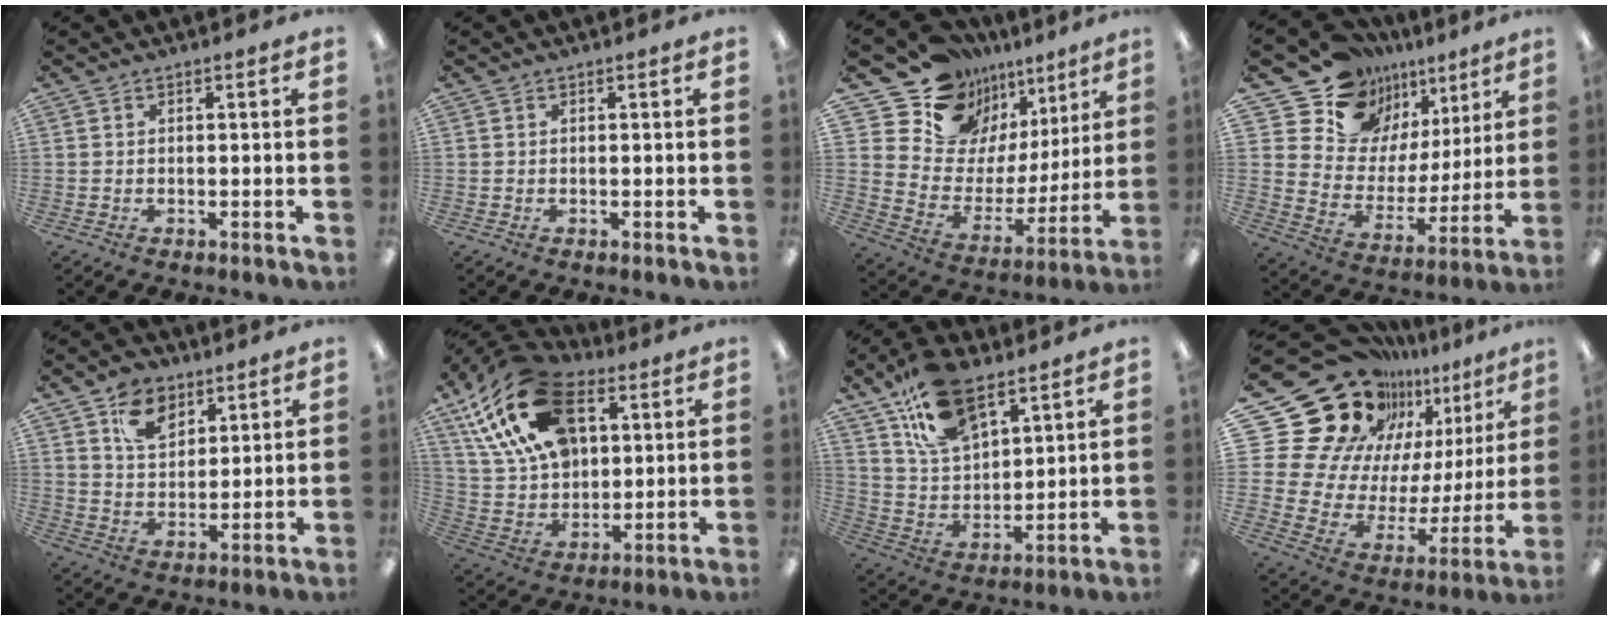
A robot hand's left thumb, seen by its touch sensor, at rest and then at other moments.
{"total": 0.0}
{"total": 14.0, "force": [11.2, 8.3, 1.2], "torque": [-0.059, -0.104, 0.213]}
{"total": 14.6, "force": [11.5, 8.8, 1.3], "torque": [-0.054, -0.106, 0.221]}
{"total": 9.6, "force": [6.0, 6.4, 3.9], "torque": [-0.058, -0.019, 0.109]}
{"total": 25.1, "force": [11.5, 15.5, 16.1], "torque": [-0.313, -0.034, 0.204]}
{"total": 17.5, "force": [11.2, 9.2, 9.7], "torque": [-0.182, -0.043, 0.207]}
{"total": 27.8, "force": [19.0, 16.9, 11.1], "torque": [-0.202, -0.155, 0.379]}